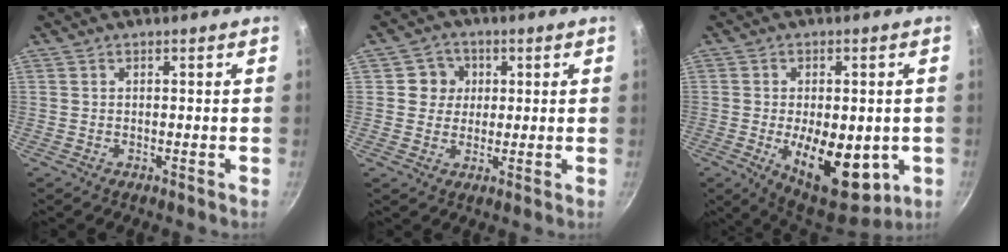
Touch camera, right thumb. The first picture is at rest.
{"total": 5.3, "force": [1.0, 5.1, 1.4], "torque": [0.010, 0.006, 0.010]}
{"total": 16.5, "force": [-3.6, 8.4, 13.8], "torque": [-0.189, -0.016, -0.031]}